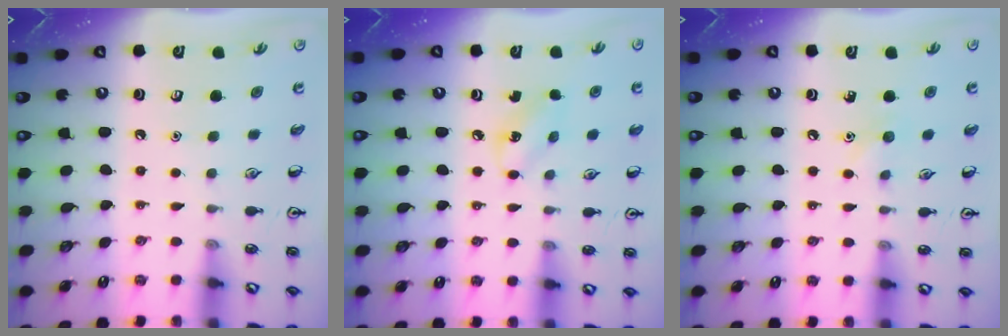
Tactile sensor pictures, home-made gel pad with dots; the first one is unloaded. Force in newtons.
{"total": 3.7, "press": 3.5, "slide": 1.3}
{"total": 4.8, "press": 4.5, "slide": 1.6}